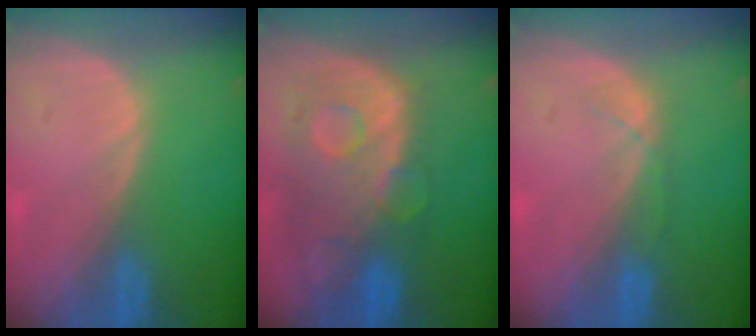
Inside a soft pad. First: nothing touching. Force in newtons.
{"total": 11.5, "press": 9.8, "slide": 6.0}
{"total": 1.4, "press": 1.3, "slide": 0.3}